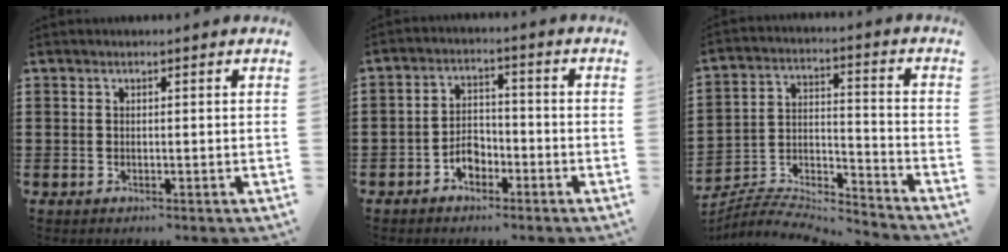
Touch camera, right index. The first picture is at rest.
{"total": 3.8, "force": [-2.4, 2.3, 1.7], "torque": [-0.034, 0.006, -0.047]}
{"total": 6.9, "force": [-6.6, 0.8, 1.6], "torque": [-0.032, -0.004, -0.134]}